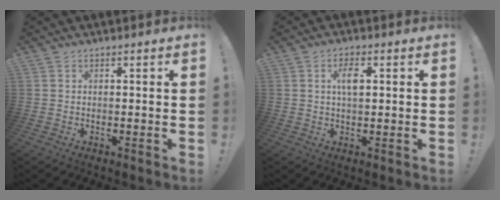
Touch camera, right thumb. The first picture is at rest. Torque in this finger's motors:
{"motor_torque": [0.64, 0.56, 0.43, -0.05, 0.00]}